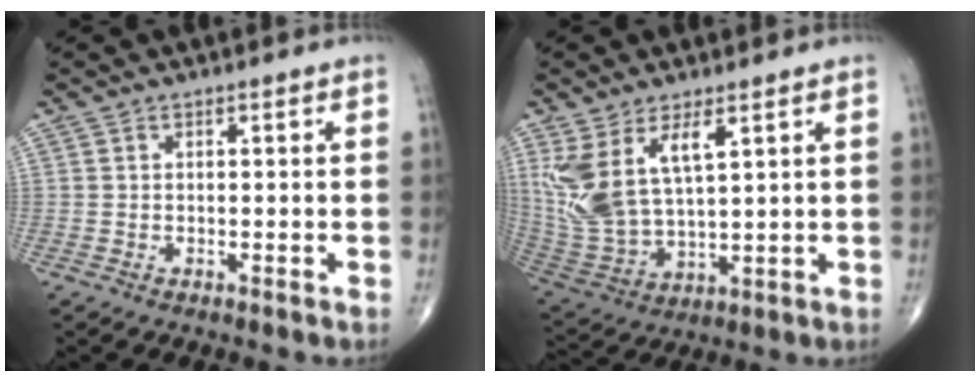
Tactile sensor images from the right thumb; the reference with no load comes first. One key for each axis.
{"total": 13.1, "fx": 5.4, "fy": 5.7, "fz": 10.5, "tx": -0.221, "ty": -0.026, "tz": 0.123}